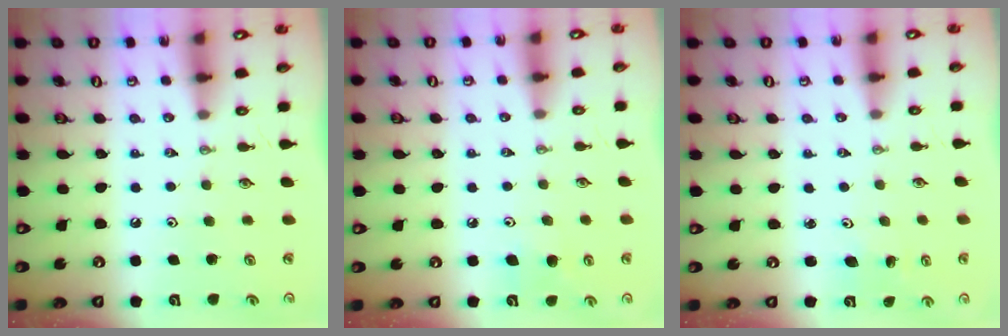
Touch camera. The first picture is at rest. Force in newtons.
{"total": 6.4, "press": 6.3, "slide": 1.3}
{"total": 2.3, "press": 2.3, "slide": 0.3}